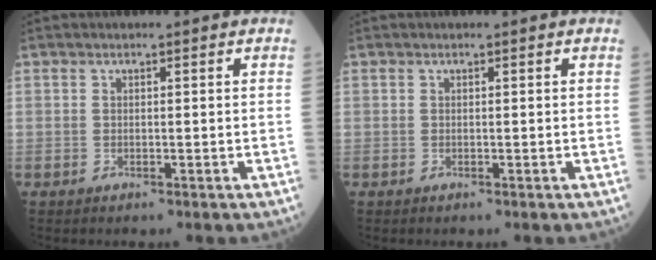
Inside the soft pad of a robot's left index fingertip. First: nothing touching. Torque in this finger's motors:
{"motor_torque": [-0.03, 0.01, 0.00, 0.00]}